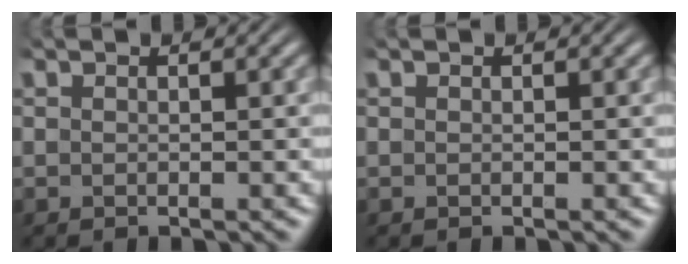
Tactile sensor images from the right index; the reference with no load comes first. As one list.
[{"total": 0.0}]